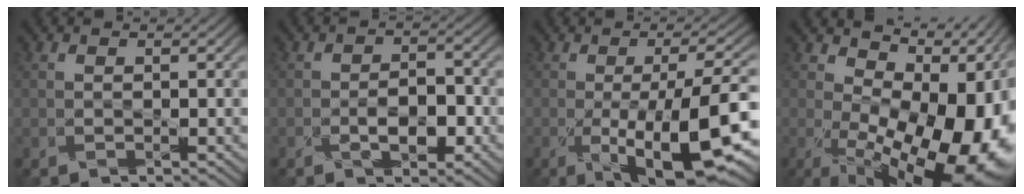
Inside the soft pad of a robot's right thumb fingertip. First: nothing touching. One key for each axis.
{"total": 4.1, "fx": -1.9, "fy": 2.5, "fz": 2.7, "tx": -0.033, "ty": 0.000, "tz": -0.038}
{"total": 13.4, "fx": -4.1, "fy": 4.0, "fz": 12.1, "tx": -0.186, "ty": -0.024, "tz": -0.060}
{"total": 16.9, "fx": -0.9, "fy": 10.1, "fz": 13.6, "tx": -0.173, "ty": -0.051, "tz": 0.028}